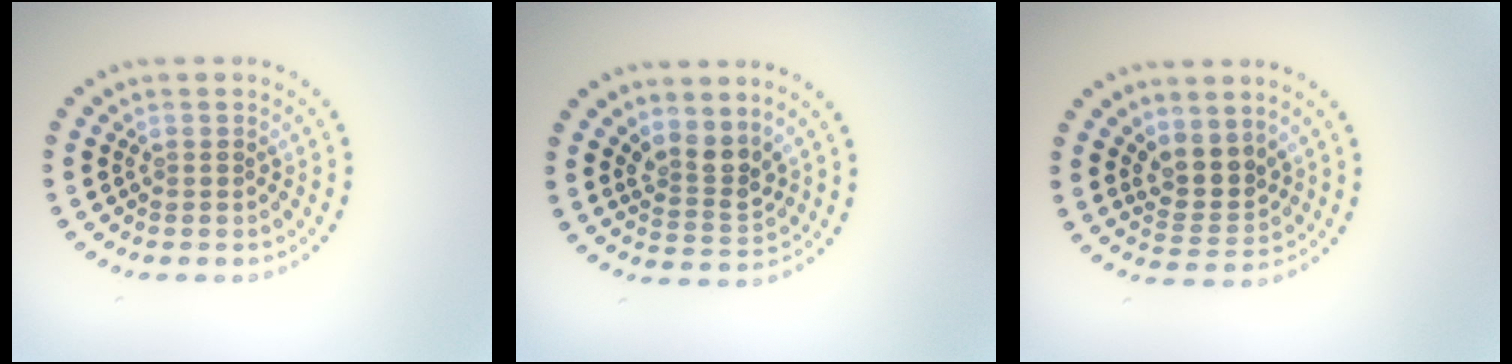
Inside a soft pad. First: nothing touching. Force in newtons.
{"total": 2.7, "press": 2.2, "slide": 1.7}
{"total": 3.0, "press": 2.3, "slide": 1.8}